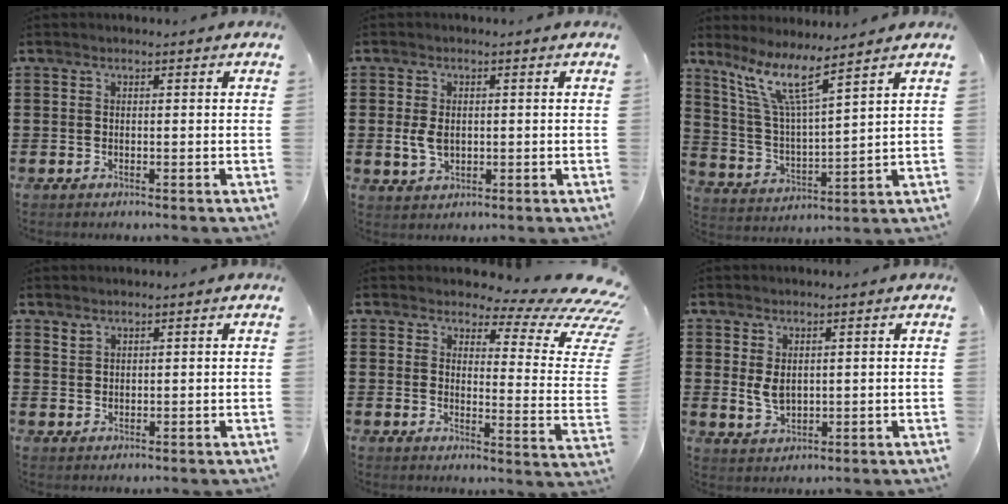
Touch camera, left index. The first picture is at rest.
{"total": 3.4, "force": [-0.1, 2.2, 2.6], "torque": [-0.060, 0.004, -0.004]}
{"total": 8.9, "force": [6.5, 0.8, 6.1], "torque": [-0.139, -0.031, 0.114]}
{"total": 1.4, "force": [1.3, 0.6, 0.1], "torque": [-0.005, 0.001, 0.026]}
{"total": 7.4, "force": [5.5, 1.9, 4.5], "torque": [-0.076, -0.046, 0.091]}
{"total": 3.4, "force": [1.0, 2.0, 2.5], "torque": [-0.061, 0.002, 0.016]}